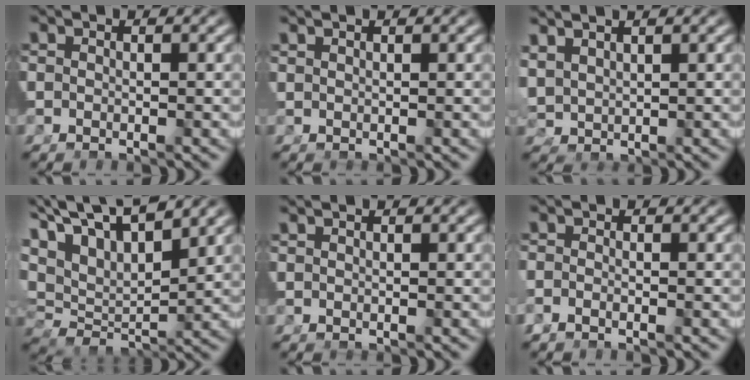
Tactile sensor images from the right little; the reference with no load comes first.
{"total": 1.4, "force": [1.1, -1.0, 0.1], "torque": [0.013, 0.006, 0.025]}
{"total": 2.3, "force": [1.8, 1.0, 1.1], "torque": [-0.021, -0.005, 0.050]}
{"total": 9.4, "force": [4.2, 5.4, 6.5], "torque": [-0.115, -0.009, 0.075]}
{"total": 1.1, "force": [0.6, -0.9, -0.1], "torque": [0.014, 0.004, 0.016]}
{"total": 1.1, "force": [-0.7, 0.1, 0.9], "torque": [-0.020, -0.003, -0.014]}